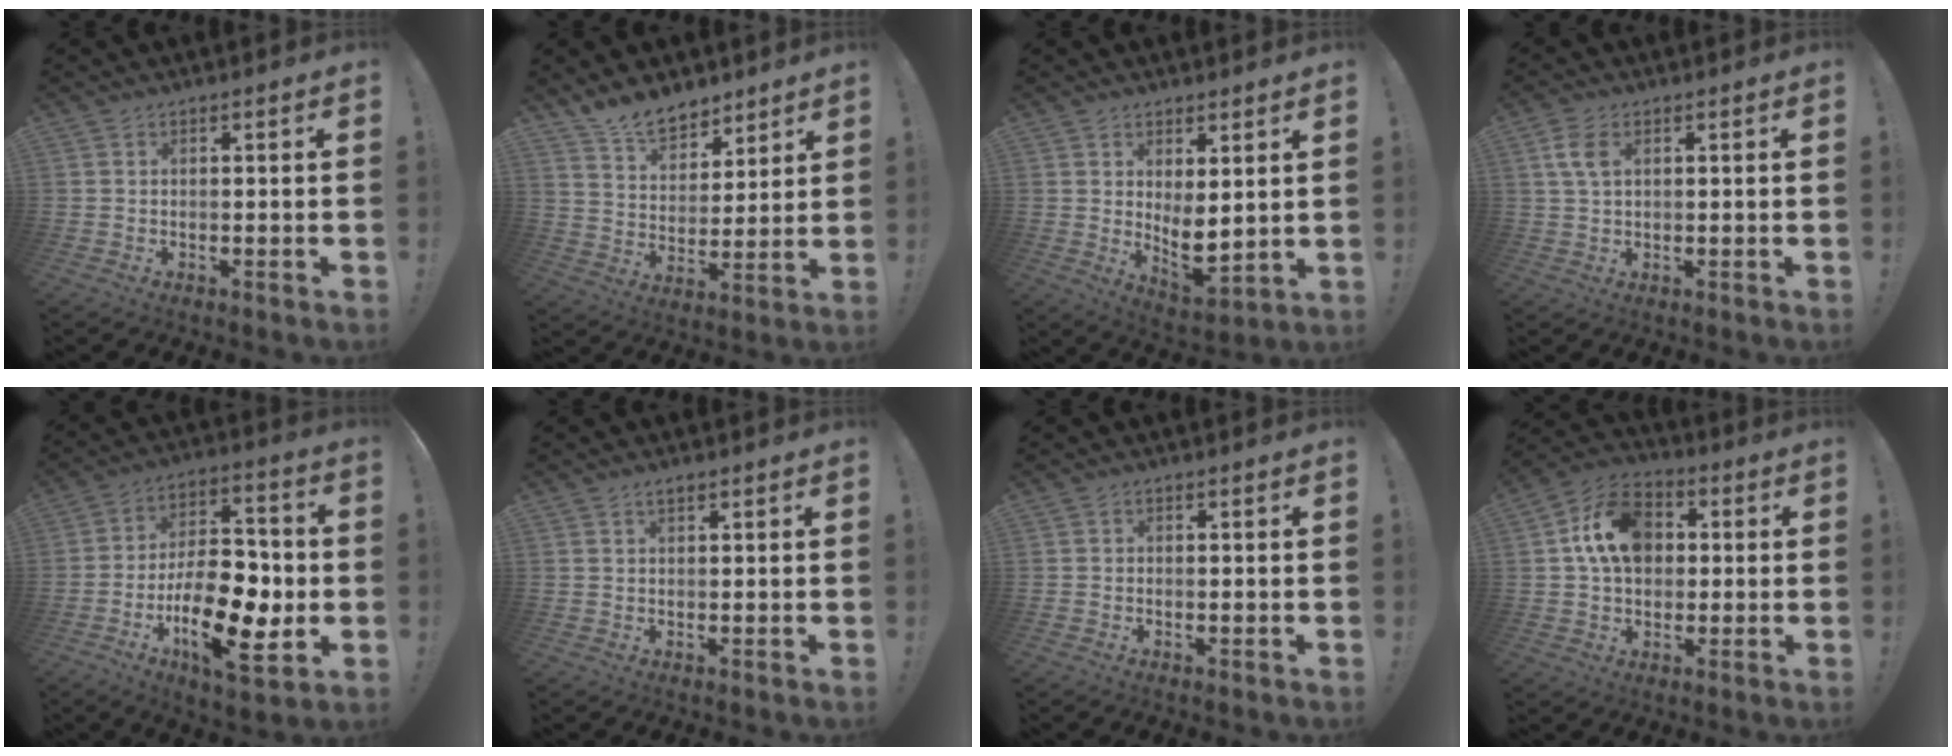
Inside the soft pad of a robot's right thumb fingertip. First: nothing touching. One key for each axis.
{"total": 11.3, "fx": 9.4, "fy": 5.5, "fz": 3.0, "tx": -0.060, "ty": -0.070, "tz": 0.184}
{"total": 6.7, "fx": 2.3, "fy": 3.1, "fz": 5.5, "tx": -0.062, "ty": -0.037, "tz": 0.051}
{"total": 5.6, "fx": 1.9, "fy": 3.3, "fz": 4.1, "tx": -0.072, "ty": -0.002, "tz": 0.033}
{"total": 22.5, "fx": -6.2, "fy": 11.4, "fz": 18.3, "tx": -0.310, "ty": 0.035, "tz": -0.093}
{"total": 1.5, "fx": 1.1, "fy": 0.4, "fz": 0.9, "tx": -0.012, "ty": -0.003, "tz": 0.018}
{"total": 0.5, "fx": -0.2, "fy": 0.4, "fz": 0.2, "tx": -0.002, "ty": 0.002, "tz": -0.003}
{"total": 15.0, "fx": 3.4, "fy": 11.2, "fz": 9.4, "tx": -0.152, "ty": 0.008, "tz": 0.069}